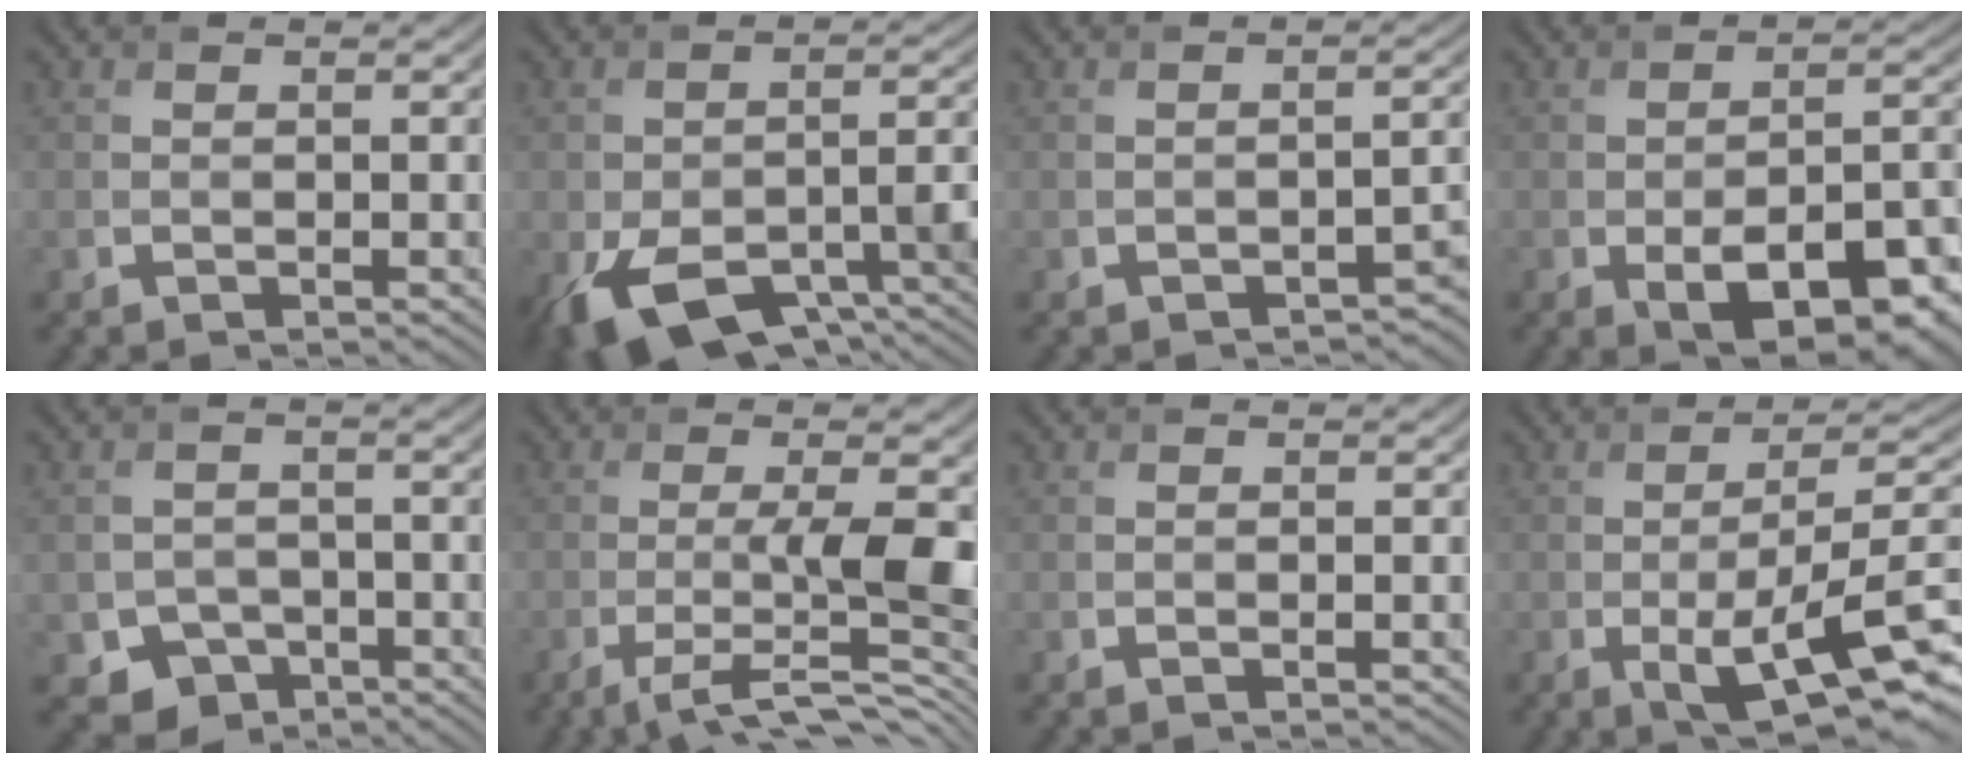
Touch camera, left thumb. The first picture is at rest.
{"total": 14.4, "force": [-7.7, 7.0, 10.0], "torque": [-0.178, -0.058, -0.113]}
{"total": 3.0, "force": [-2.1, 1.1, 1.9], "torque": [-0.020, -0.002, -0.024]}
{"total": 10.9, "force": [-4.5, 5.3, 8.3], "torque": [-0.133, -0.027, -0.053]}
{"total": 4.3, "force": [-2.5, 3.3, 1.3], "torque": [-0.023, -0.012, -0.044]}
{"total": 9.6, "force": [-2.1, 2.1, 9.2], "torque": [-0.155, -0.007, -0.034]}
{"total": 0.0}
{"total": 10.5, "force": [-3.0, 3.0, 9.6], "torque": [-0.159, -0.007, -0.044]}